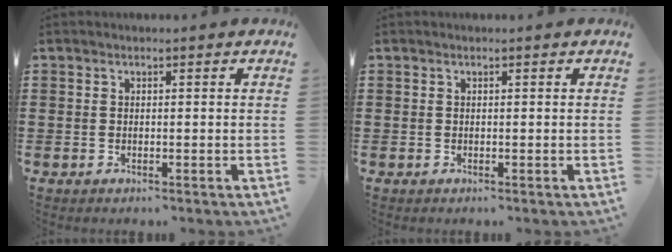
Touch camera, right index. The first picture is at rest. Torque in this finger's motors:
{"motor_torque": [0.00, 0.00, 0.00, 0.00]}